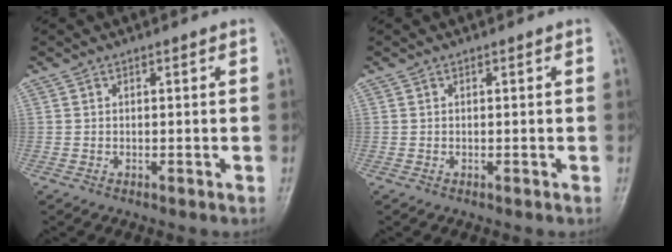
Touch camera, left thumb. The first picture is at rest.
{"total": 0.0}